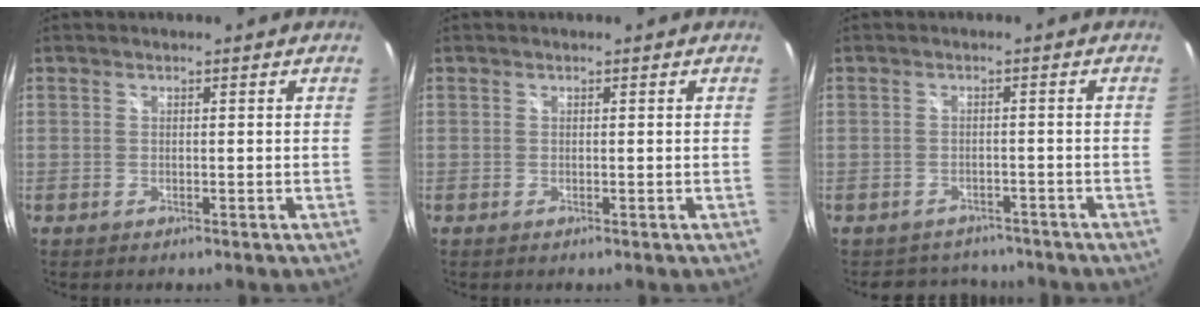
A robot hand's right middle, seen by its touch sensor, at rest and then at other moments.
{"total": 0.0}
{"total": 6.9, "force": [-5.9, 3.3, 1.1], "torque": [-0.027, 0.006, -0.079]}